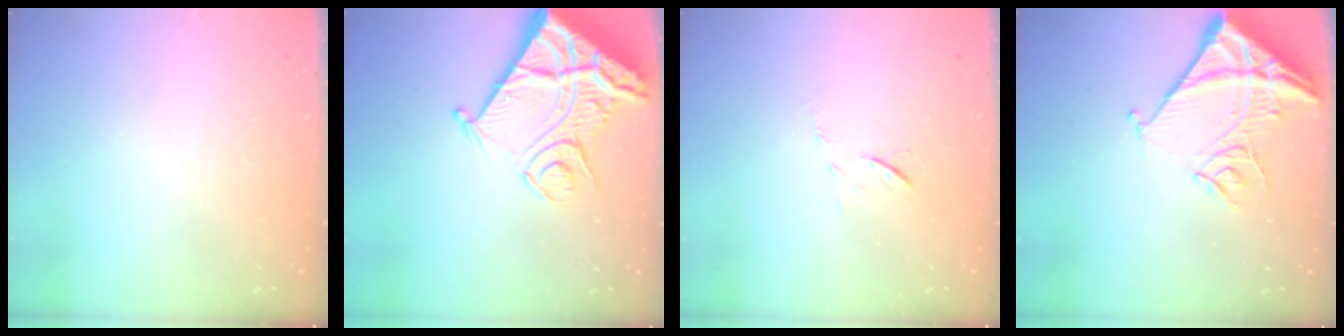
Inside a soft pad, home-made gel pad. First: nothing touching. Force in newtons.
{"total": 17.7, "press": 17.5, "slide": 2.3}
{"total": 5.6, "press": 5.6, "slide": 0.6}
{"total": 14.2, "press": 14.2, "slide": 1.2}